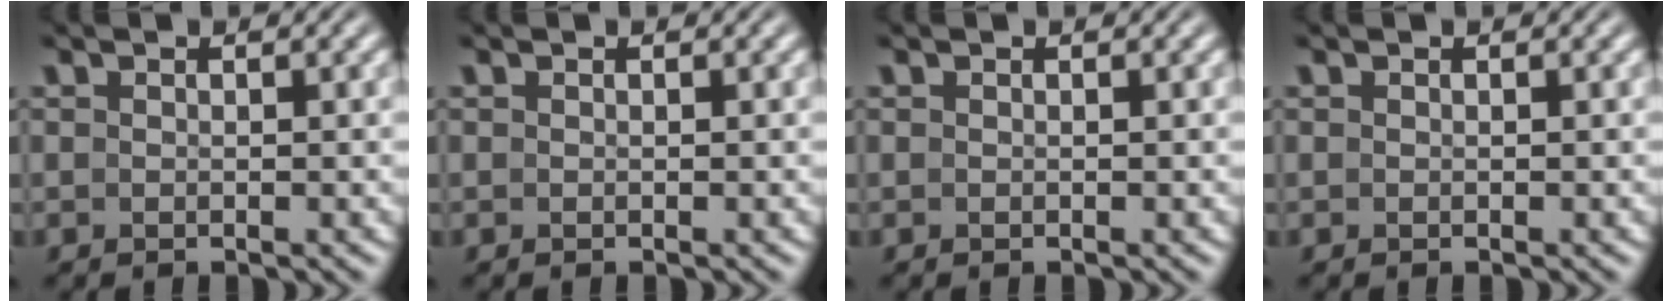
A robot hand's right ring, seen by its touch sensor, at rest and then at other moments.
{"total": 0.0}
{"total": 0.0}
{"total": 0.0}